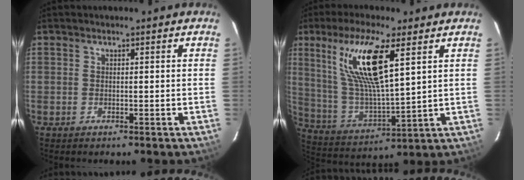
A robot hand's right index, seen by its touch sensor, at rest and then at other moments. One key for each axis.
{"total": 16.4, "fx": 7.7, "fy": 3.4, "fz": 14.1, "tx": -0.274, "ty": 0.001, "tz": 0.159}